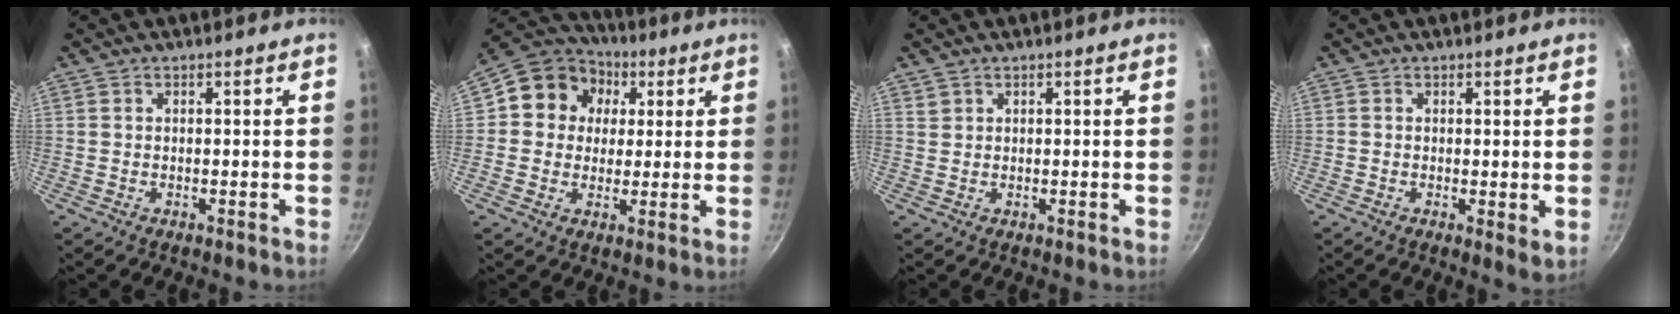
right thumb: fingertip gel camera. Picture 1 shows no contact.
{"total": 12.5, "force": [3.0, 11.0, 5.3], "torque": [-0.061, 0.013, 0.030]}
{"total": 0.9, "force": [0.6, 0.6, 0.1], "torque": [0.005, 0.007, 0.014]}
{"total": 2.5, "force": [0.3, 1.1, 2.2], "torque": [-0.033, -0.009, 0.004]}